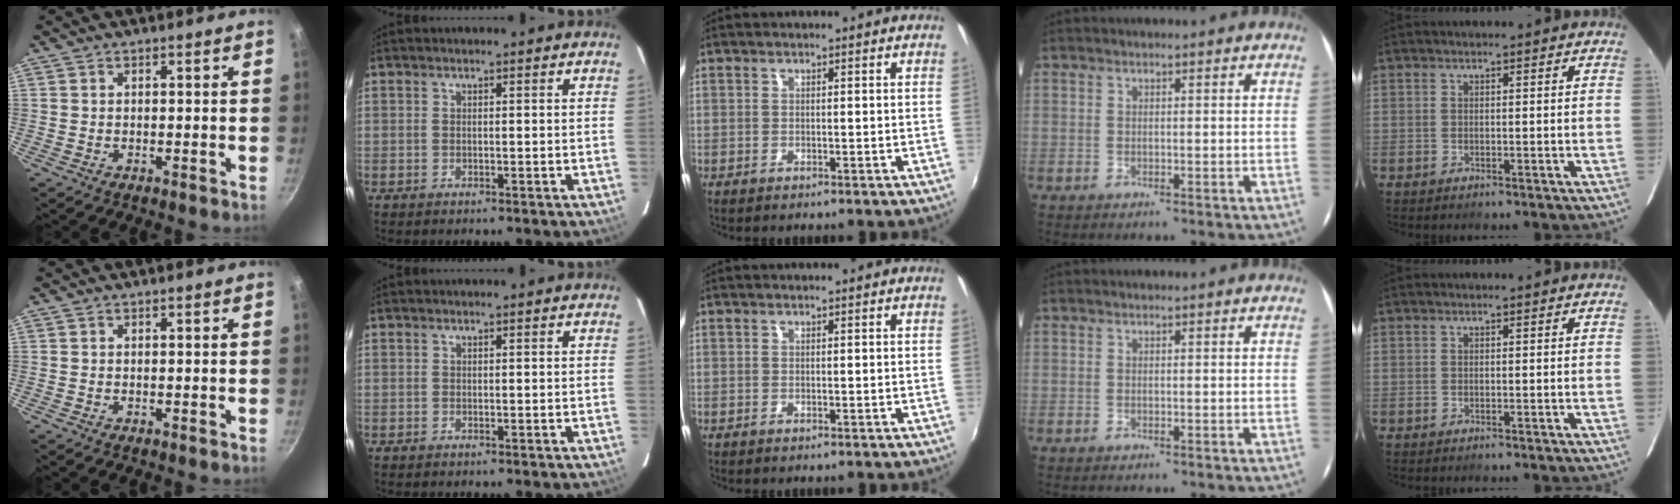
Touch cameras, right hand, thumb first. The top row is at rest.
{}